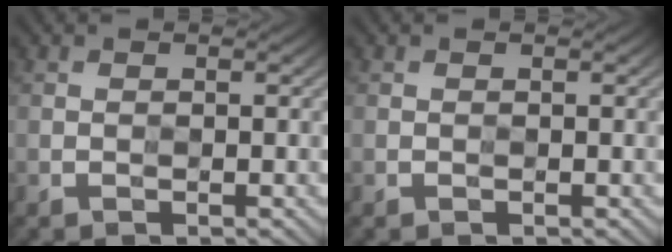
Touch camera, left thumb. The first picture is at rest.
{"total": 0.0}